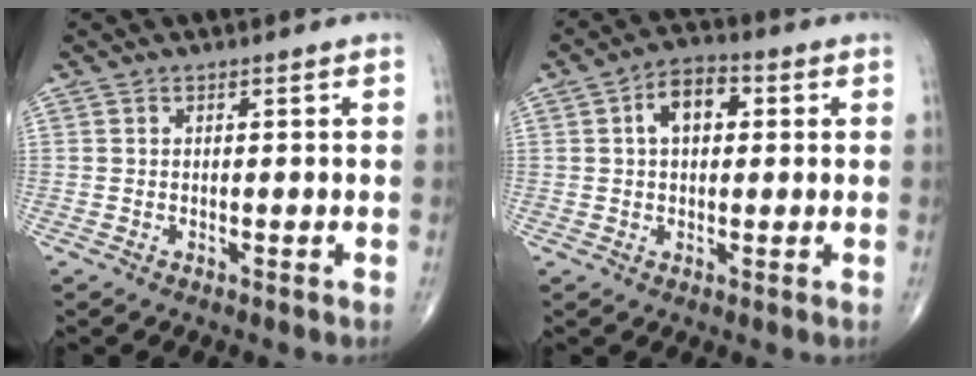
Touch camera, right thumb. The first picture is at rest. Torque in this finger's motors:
{"motor_torque": [0.32, 1.81, 0.88, 0.20, 0.10]}